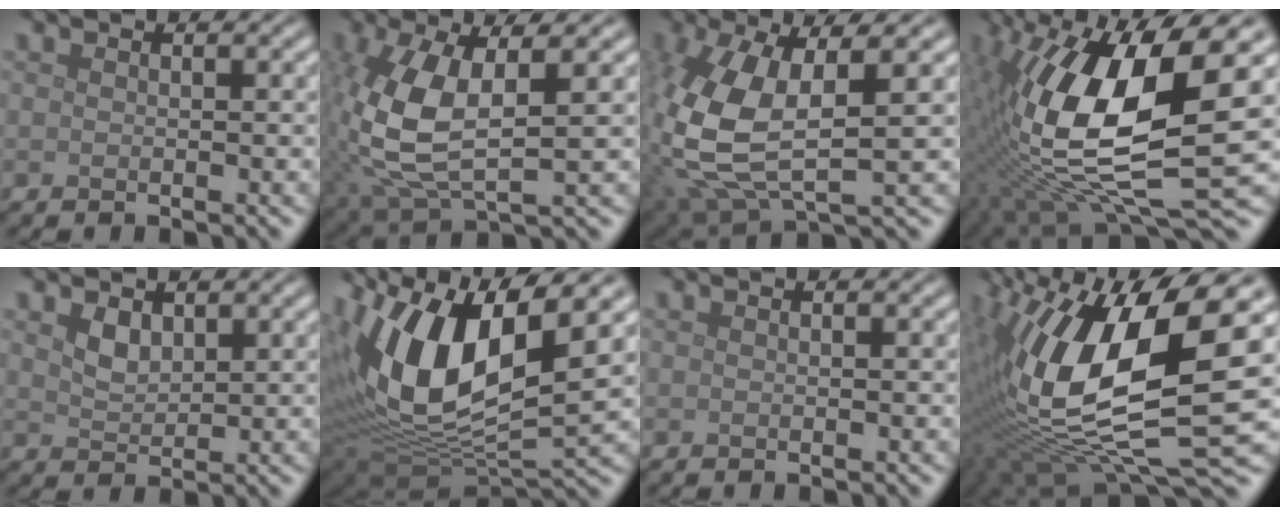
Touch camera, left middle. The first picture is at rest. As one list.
[{"total": 9.1, "force": [0.3, 4.0, 8.1], "torque": [-0.198, -0.003, 0.008]}, {"total": 10.7, "force": [0.2, 5.3, 9.4], "torque": [-0.235, -0.020, 0.008]}, {"total": 14.1, "force": [0.6, 5.2, 13.1], "torque": [-0.265, -0.022, 0.005]}, {"total": 1.8, "force": [1.1, 1.1, 1.0], "torque": [-0.021, -0.002, 0.027]}, {"total": 13.4, "force": [3.9, 6.4, 11.0], "torque": [-0.215, 0.002, 0.068]}, {"total": 0.0}, {"total": 17.1, "force": [1.1, 7.4, 15.4], "torque": [-0.314, -0.014, 0.024]}]